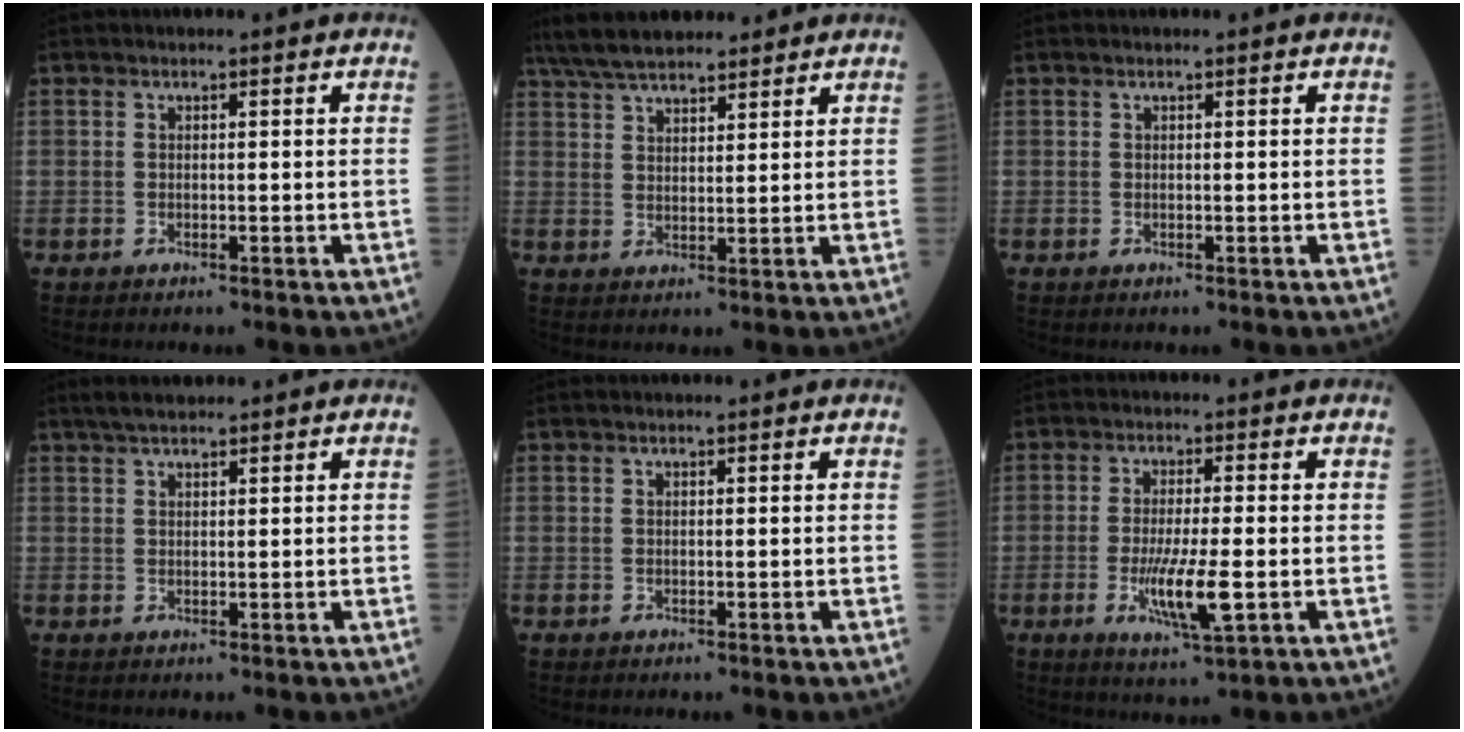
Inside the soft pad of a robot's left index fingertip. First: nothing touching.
{"total": 11.8, "force": [10.1, 3.0, 5.3], "torque": [-0.094, 0.037, 0.171]}
{"total": 0.0}
{"total": 3.2, "force": [2.8, 0.7, 1.5], "torque": [-0.030, 0.014, 0.051]}
{"total": 0.0}
{"total": 7.6, "force": [-2.0, 0.8, 7.3], "torque": [-0.139, -0.017, -0.032]}